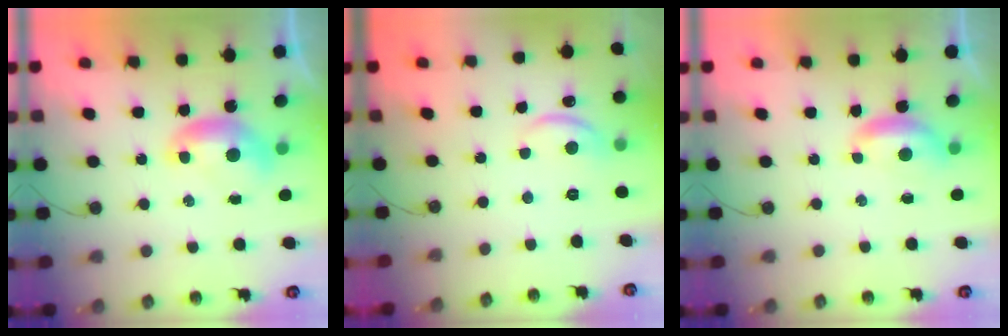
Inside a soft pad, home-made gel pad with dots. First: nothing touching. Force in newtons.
{"total": 4.7, "press": 4.7, "slide": 0.5}
{"total": 1.1, "press": 1.0, "slide": 0.5}